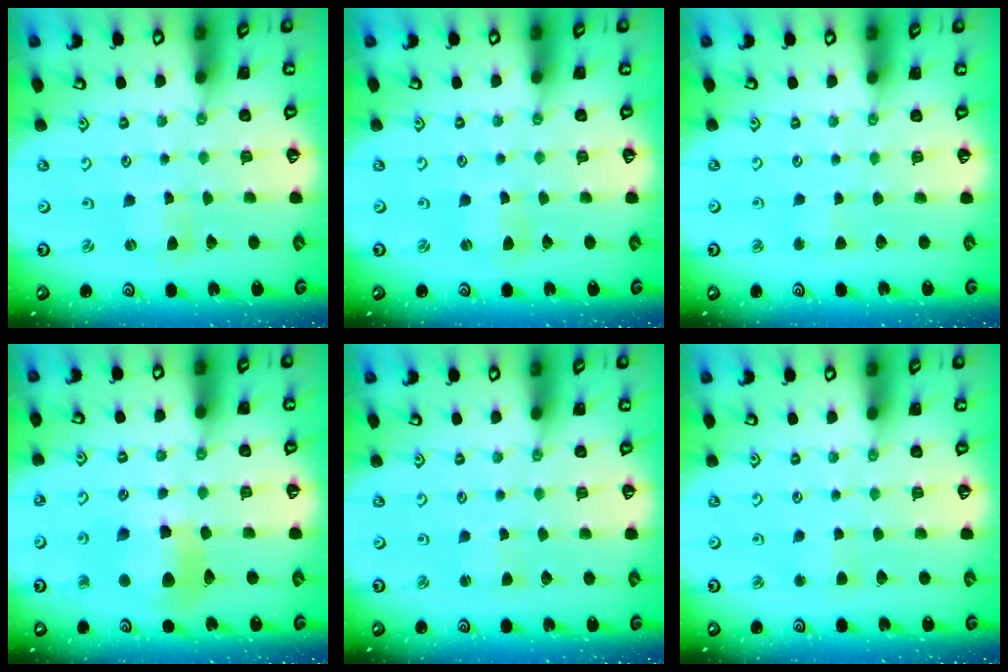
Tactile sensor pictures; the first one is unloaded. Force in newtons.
{"total": 1.4, "press": 1.4, "slide": 0.2}
{"total": 2.2, "press": 2.2, "slide": 0.2}
{"total": 10.2, "press": 10.2, "slide": 1.2}
{"total": 1.5, "press": 1.4, "slide": 0.2}
{"total": 2.5, "press": 2.5, "slide": 0.3}